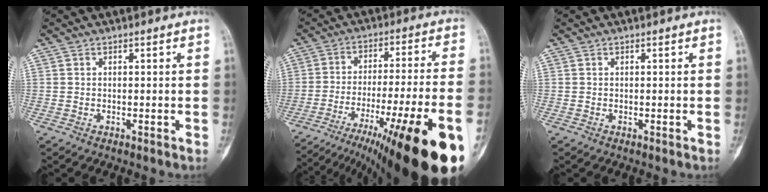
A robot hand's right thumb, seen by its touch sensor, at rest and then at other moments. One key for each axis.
{"total": 29.3, "fx": -16.7, "fy": 4.3, "fz": 23.7, "tx": -0.311, "ty": 0.029, "tz": -0.254}
{"total": 0.0}